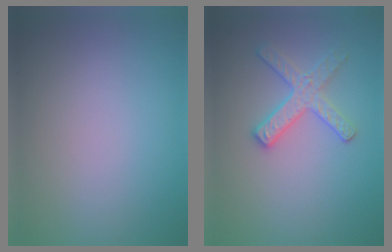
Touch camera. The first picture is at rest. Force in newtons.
{"total": 2.8, "press": 2.7, "slide": 0.6}